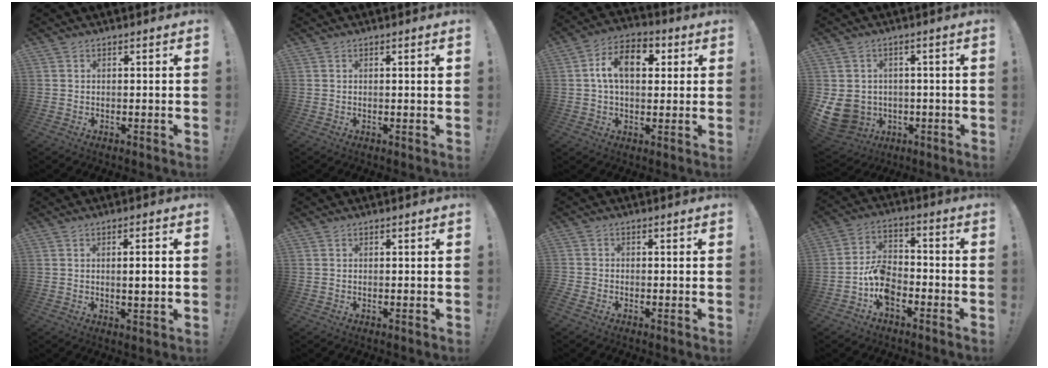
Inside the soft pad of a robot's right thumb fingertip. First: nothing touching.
{"total": 0.9, "force": [0.4, -0.1, 0.8], "torque": [-0.016, 0.001, 0.006]}
{"total": 11.9, "force": [2.6, 7.1, 9.2], "torque": [-0.148, 0.017, 0.047]}
{"total": 10.5, "force": [-1.8, 9.3, 4.5], "torque": [-0.106, 0.002, -0.029]}
{"total": 3.8, "force": [0.3, 0.2, 3.8], "torque": [-0.058, -0.007, 0.001]}
{"total": 0.0}
{"total": 1.6, "force": [-1.2, 1.0, 0.4], "torque": [-0.003, 0.004, -0.021]}
{"total": 9.6, "force": [-5.1, 6.0, 5.5], "torque": [-0.111, 0.028, -0.093]}